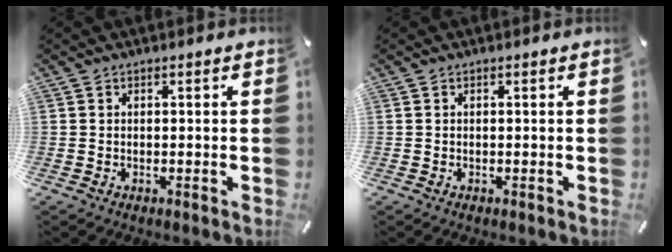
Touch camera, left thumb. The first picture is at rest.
{"total": 0.0}